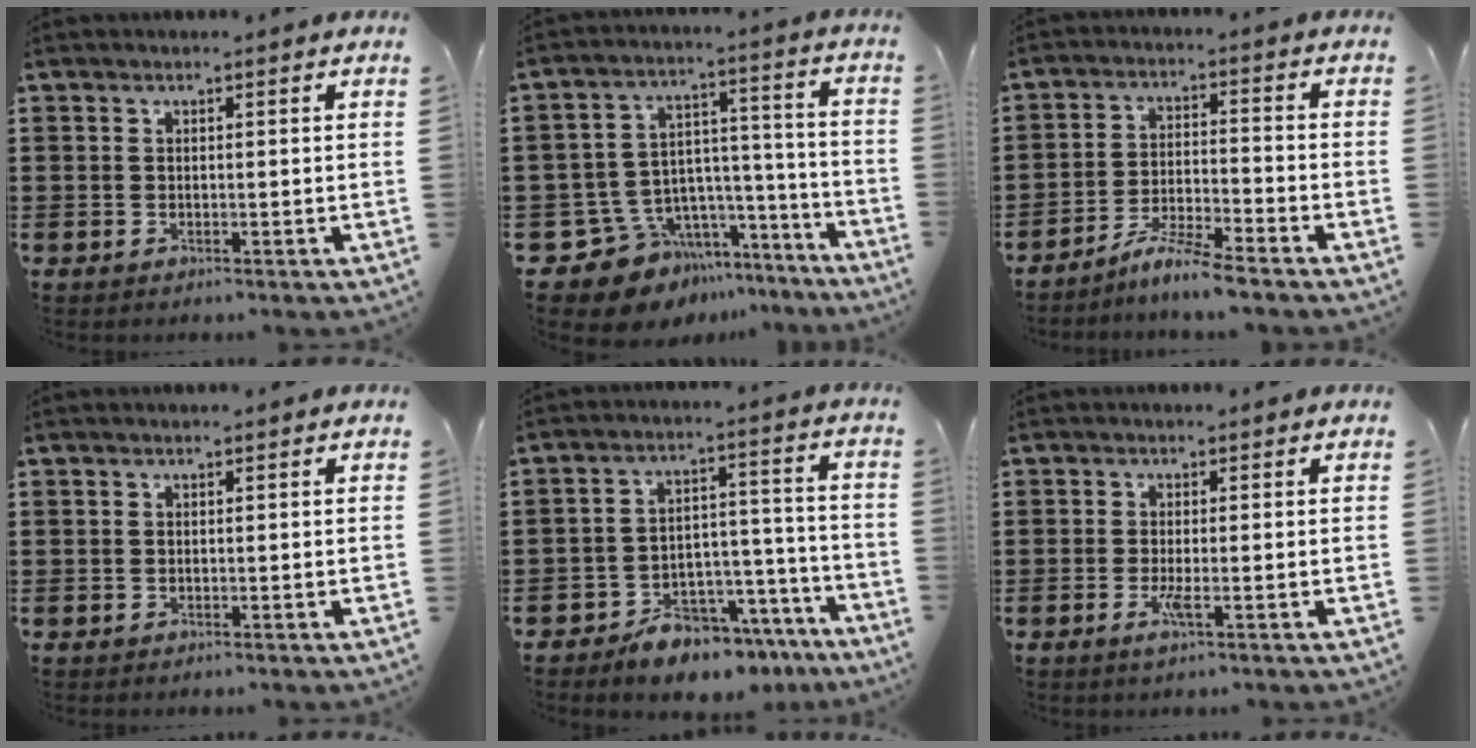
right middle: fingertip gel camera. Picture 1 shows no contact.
{"total": 10.4, "force": [-8.5, 5.8, 1.6], "torque": [-0.049, 0.017, -0.154]}
{"total": 5.7, "force": [-5.1, -0.5, 2.4], "torque": [-0.053, -0.014, -0.098]}
{"total": 0.0}
{"total": 7.5, "force": [-7.0, 2.3, 1.6], "torque": [-0.018, 0.032, -0.130]}
{"total": 2.4, "force": [-0.9, 0.2, 2.2], "torque": [-0.046, -0.008, -0.018]}